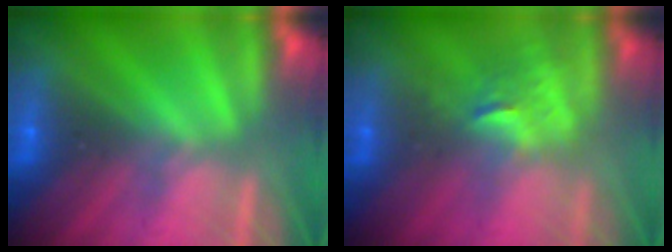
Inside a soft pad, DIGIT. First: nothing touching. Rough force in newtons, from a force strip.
{"total": 2.5}